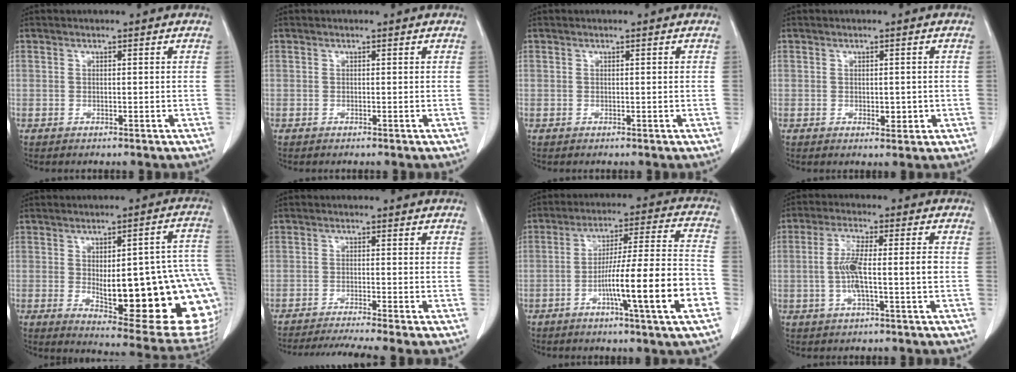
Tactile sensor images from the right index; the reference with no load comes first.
{"total": 0.0}
{"total": 0.0}
{"total": 2.1, "force": [-0.2, 1.2, 1.6], "torque": [-0.018, 0.001, 0.004]}
{"total": 26.0, "force": [-3.9, 5.9, 25.0], "torque": [-0.233, 0.008, -0.029]}
{"total": 7.9, "force": [-6.7, -1.2, 3.9], "torque": [-0.052, -0.015, -0.106]}
{"total": 16.1, "force": [-5.6, -0.3, 15.1], "torque": [-0.247, 0.004, -0.088]}
{"total": 7.5, "force": [-0.8, 0.9, 7.4], "torque": [-0.147, 0.011, -0.015]}